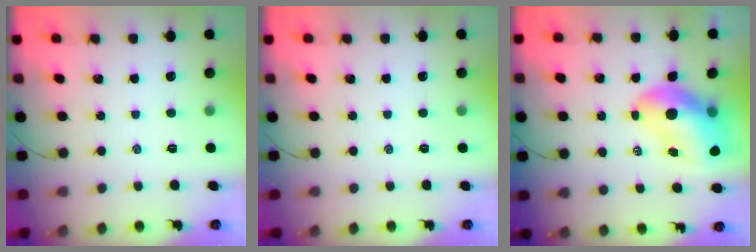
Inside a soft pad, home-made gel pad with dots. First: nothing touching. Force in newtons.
{"total": 0.0}
{"total": 13.1, "press": 12.6, "slide": 3.6}